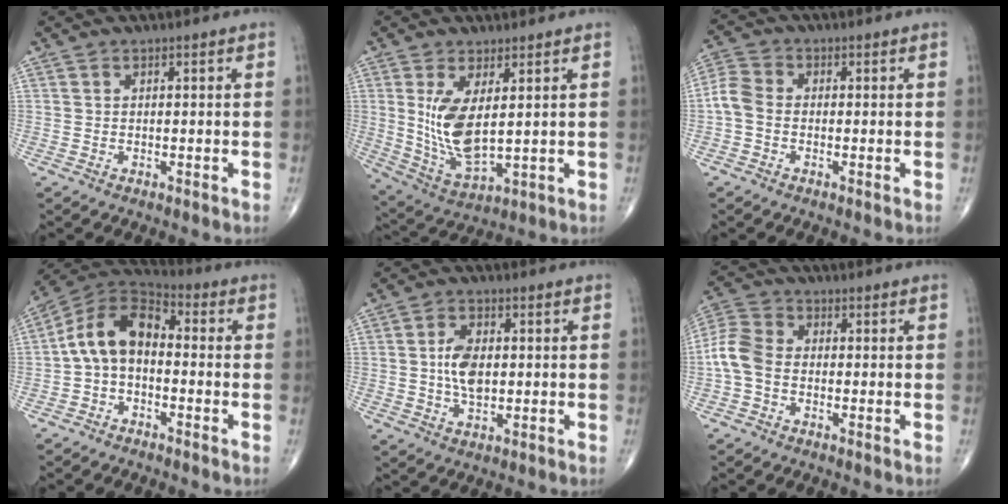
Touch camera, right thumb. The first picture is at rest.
{"total": 10.8, "force": [2.0, 4.6, 9.6], "torque": [-0.187, -0.027, 0.055]}
{"total": 4.9, "force": [-0.9, 3.5, 3.2], "torque": [-0.067, 0.012, -0.031]}
{"total": 10.6, "force": [-0.9, 6.7, 8.1], "torque": [-0.135, 0.041, -0.034]}
{"total": 6.8, "force": [0.2, 4.0, 5.5], "torque": [-0.096, 0.001, 0.003]}
{"total": 7.1, "force": [-1.3, 5.0, 4.8], "torque": [-0.100, 0.019, -0.040]}